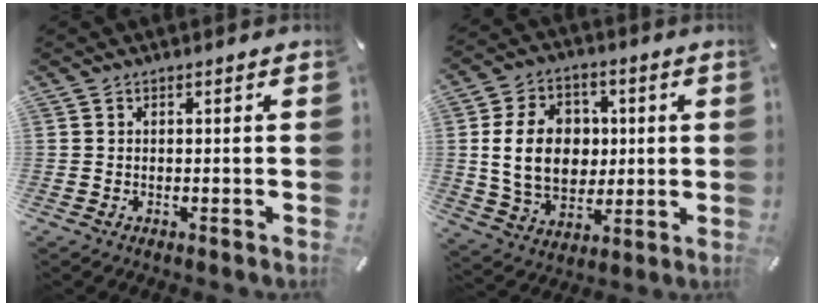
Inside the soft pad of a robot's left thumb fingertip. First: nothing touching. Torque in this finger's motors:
{"motor_torque": [0.82, 0.77, 1.86, -0.21, 0.56]}